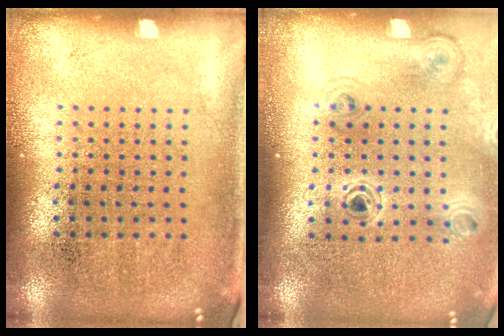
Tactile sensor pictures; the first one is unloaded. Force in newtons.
{"total": 1.1, "press": 1.1, "slide": 0.2}